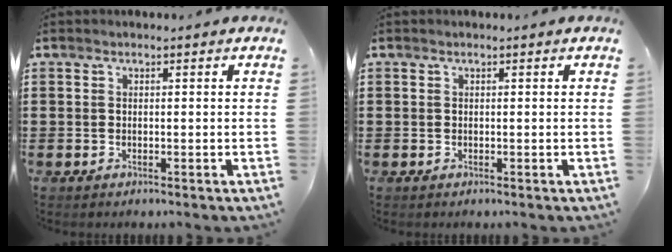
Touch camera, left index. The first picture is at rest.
{"total": 0.0}